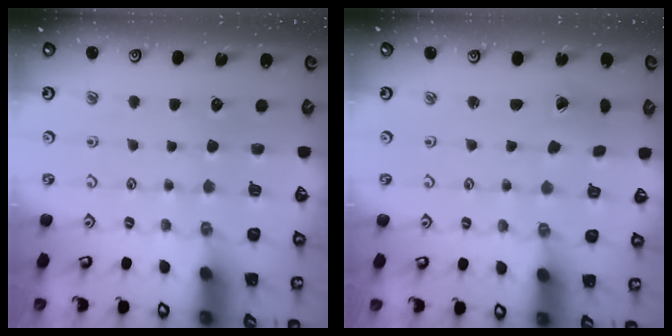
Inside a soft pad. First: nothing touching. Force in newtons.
{"total": 1.7, "press": 1.7, "slide": 0.1}